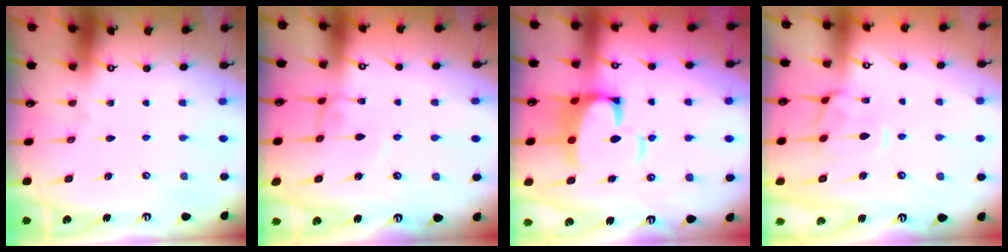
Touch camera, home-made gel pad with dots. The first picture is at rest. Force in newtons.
{"total": 2.9, "press": 2.9, "slide": 0.2}
{"total": 7.2, "press": 7.1, "slide": 1.3}
{"total": 2.6, "press": 2.4, "slide": 1.0}